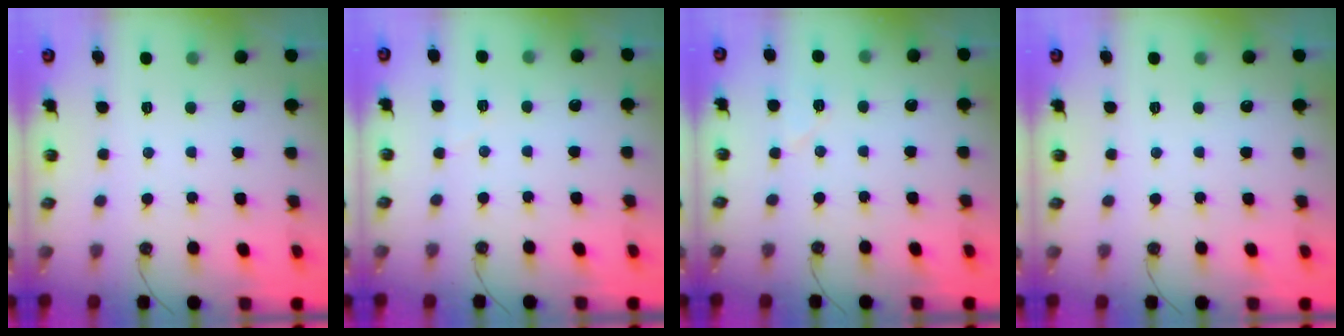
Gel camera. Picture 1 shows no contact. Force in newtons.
{"total": 2.6, "press": 2.5, "slide": 0.8}
{"total": 4.6, "press": 4.5, "slide": 1.1}
{"total": 0.0}